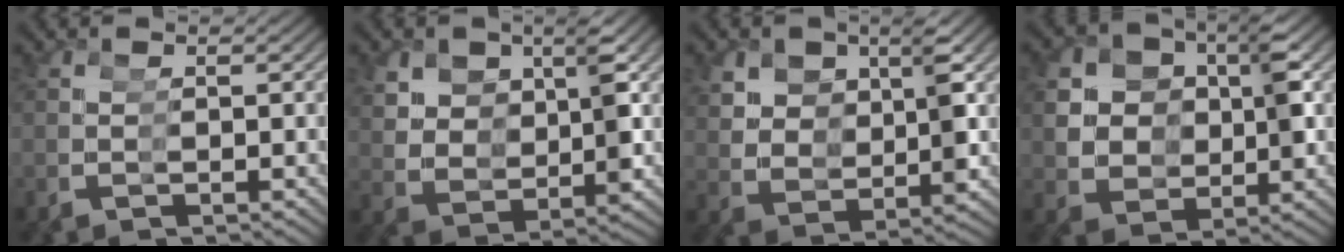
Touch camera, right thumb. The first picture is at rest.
{"total": 3.2, "force": [2.6, 1.5, 1.2], "torque": [-0.043, -0.003, 0.053]}
{"total": 2.9, "force": [2.5, 1.1, 0.9], "torque": [-0.034, 0.000, 0.050]}
{"total": 4.7, "force": [1.3, 4.1, 2.0], "torque": [-0.051, -0.011, 0.035]}